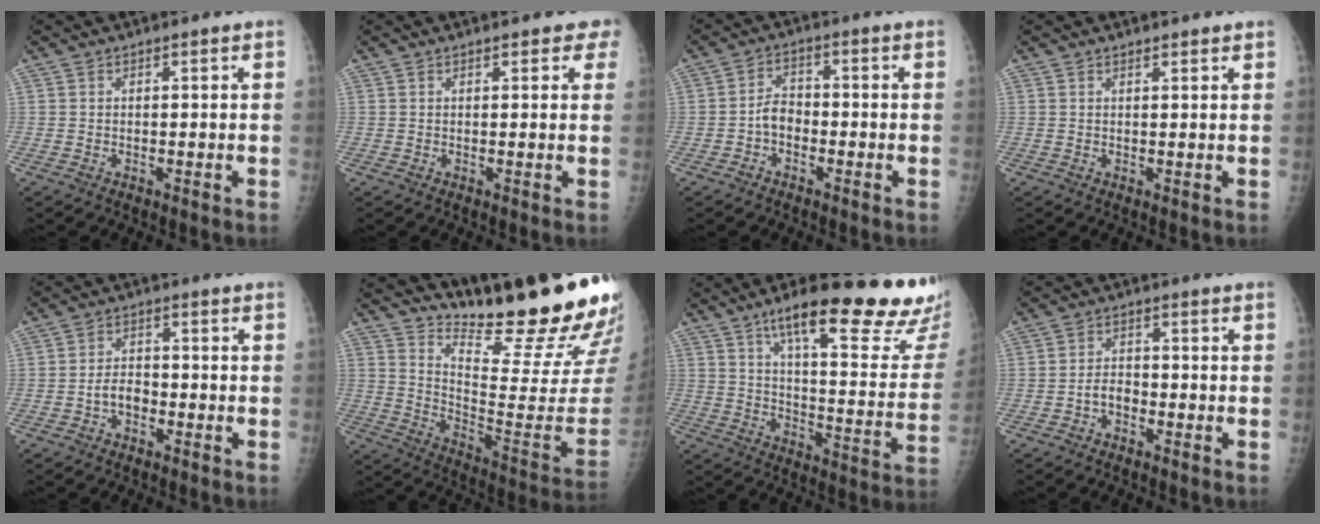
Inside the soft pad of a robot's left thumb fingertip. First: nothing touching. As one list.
[{"total": 3.2, "force": [2.2, 1.4, 1.9], "torque": [0.007, 0.000, 0.021]}, {"total": 3.9, "force": [-1.4, 2.8, 2.4], "torque": [-0.027, 0.020, -0.034]}, {"total": 1.4, "force": [1.3, 0.3, 0.5], "torque": [-0.001, -0.004, 0.018]}, {"total": 3.6, "force": [-1.5, 2.4, 2.3], "torque": [-0.029, 0.018, -0.031]}, {"total": 24.5, "force": [20.5, 3.4, 12.9], "torque": [-0.170, -0.175, 0.297]}, {"total": 28.0, "force": [18.9, 5.7, 19.8], "torque": [-0.246, -0.076, 0.263]}, {"total": 3.0, "force": [-1.4, 1.9, 1.7], "torque": [-0.021, 0.015, -0.029]}]